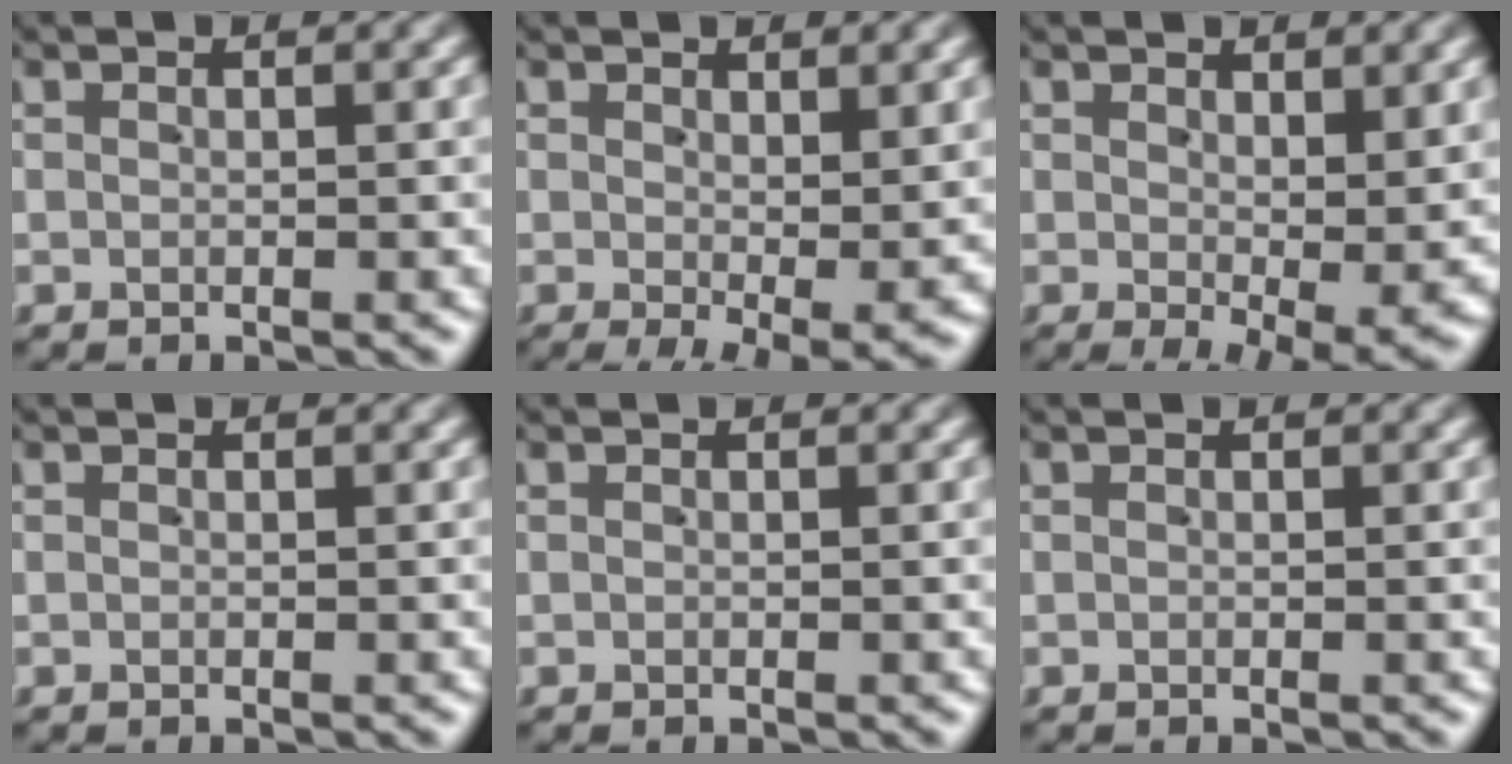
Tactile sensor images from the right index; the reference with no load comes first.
{"total": 3.7, "force": [-1.3, 1.4, 3.2], "torque": [-0.039, -0.025, -0.005]}
{"total": 3.7, "force": [-0.2, 1.4, 3.4], "torque": [-0.044, -0.026, 0.009]}
{"total": 0.0}
{"total": 0.0}
{"total": 0.0}